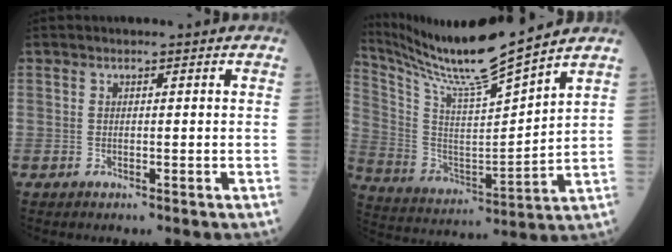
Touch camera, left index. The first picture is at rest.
{"total": 15.9, "force": [14.3, -1.7, 6.7], "torque": [-0.150, -0.016, 0.270]}